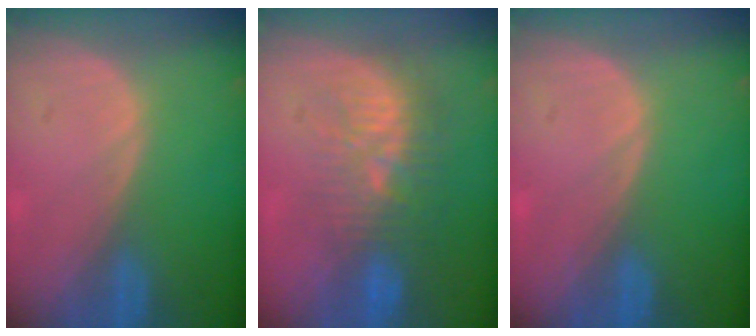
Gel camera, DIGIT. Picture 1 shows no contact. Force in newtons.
{"total": 9.3, "press": 8.9, "slide": 2.5}
{"total": 0.0}